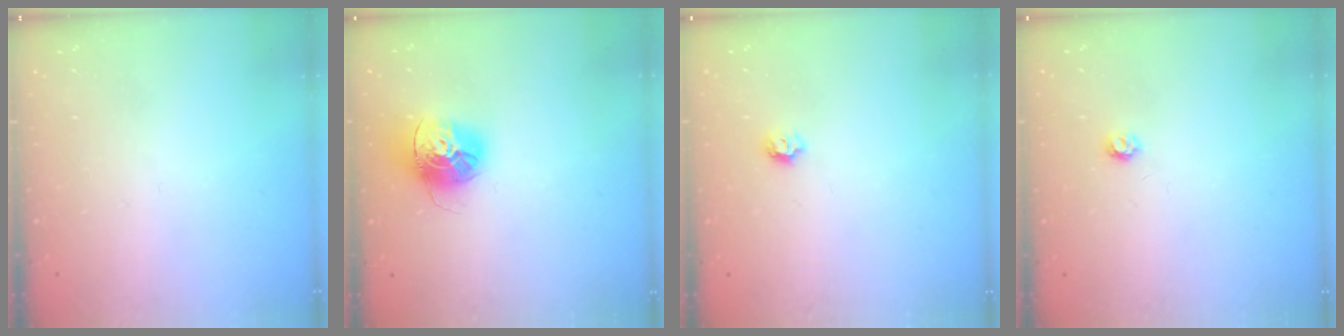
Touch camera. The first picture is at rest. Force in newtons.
{"total": 14.8, "press": 14.7, "slide": 1.4}
{"total": 5.5, "press": 5.5, "slide": 0.5}
{"total": 3.6, "press": 3.6, "slide": 0.3}